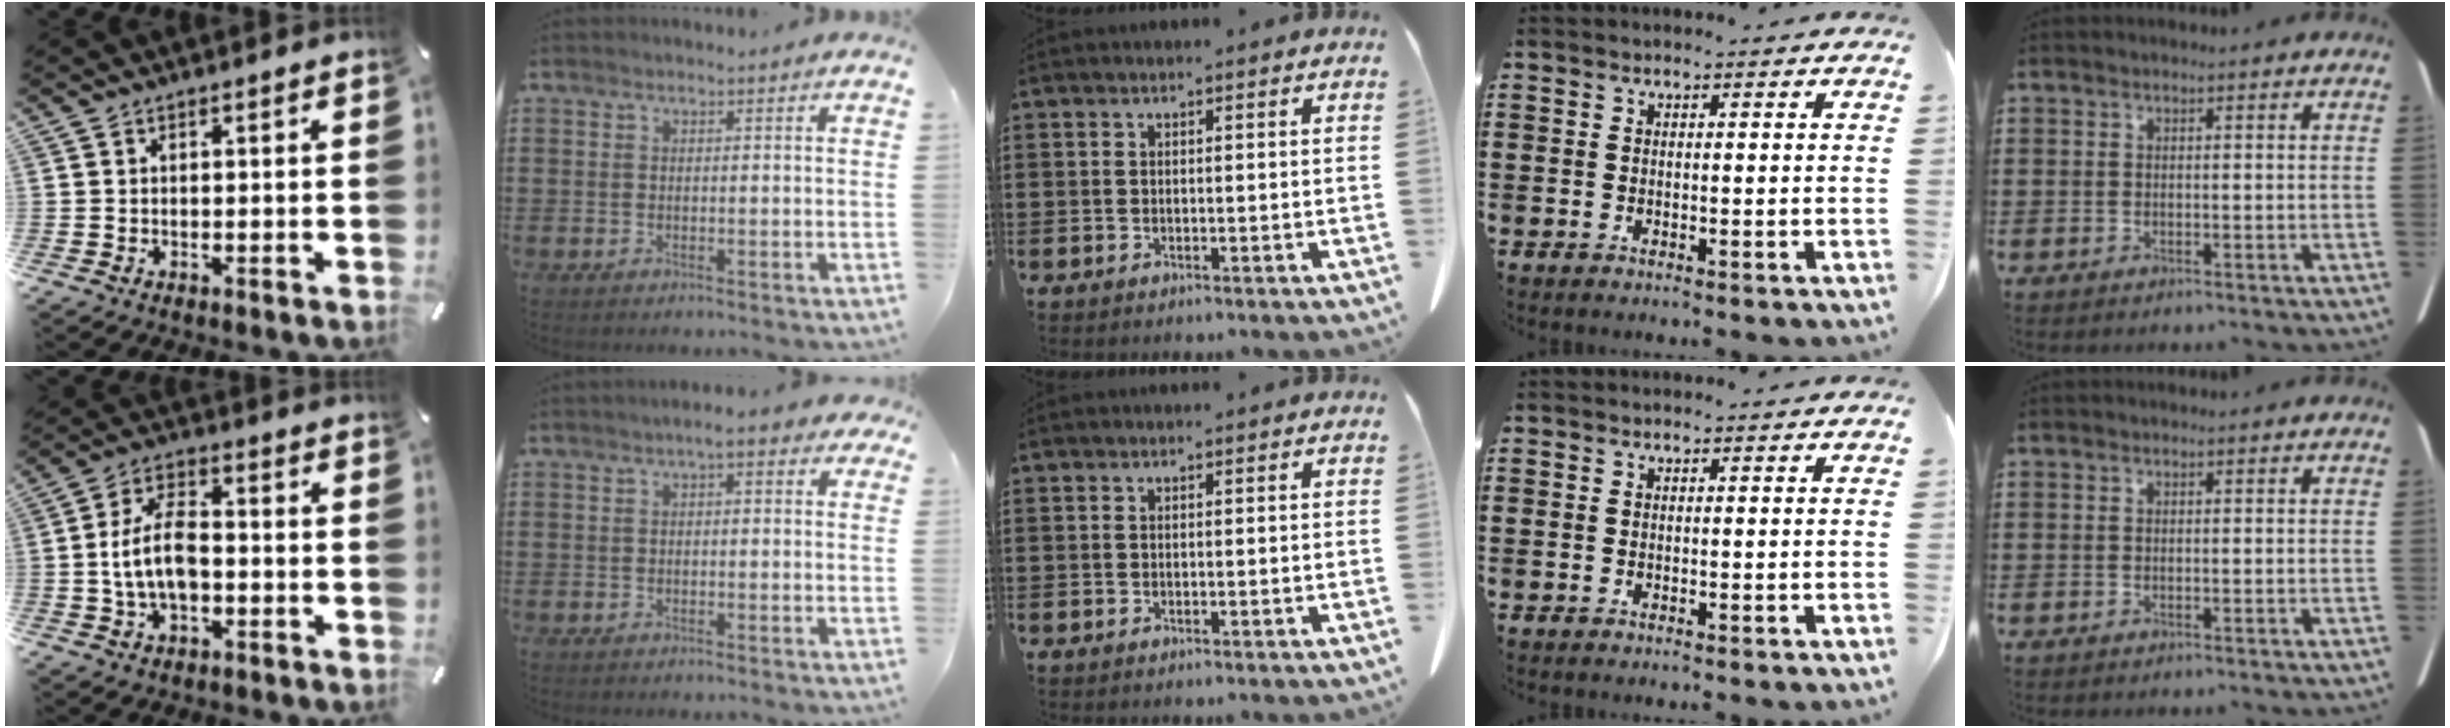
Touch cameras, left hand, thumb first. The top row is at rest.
{"thumb": {"total": 10.2, "force": [-1.4, 5.9, 8.2], "torque": [-0.171, 0.013, -0.027]}, "index": {"total": 2.4, "force": [0.6, 0.9, 2.2], "torque": [-0.043, 0.008, 0.007]}}